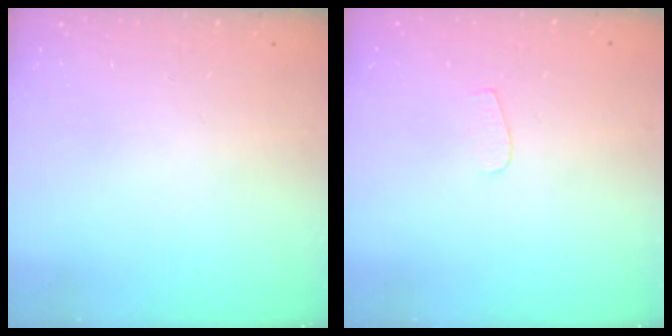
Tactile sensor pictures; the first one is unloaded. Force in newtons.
{"total": 3.4, "press": 3.4, "slide": 0.3}